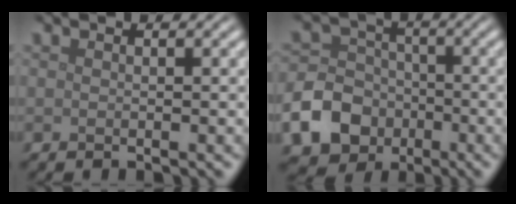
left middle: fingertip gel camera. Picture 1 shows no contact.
{"total": 9.8, "force": [-4.2, 8.2, 3.4], "torque": [-0.066, -0.030, -0.099]}